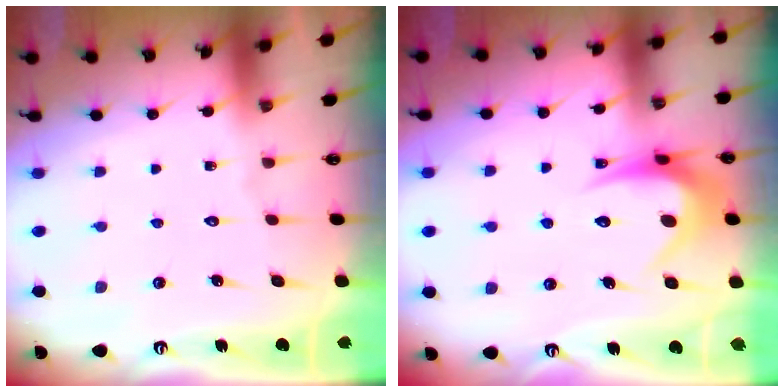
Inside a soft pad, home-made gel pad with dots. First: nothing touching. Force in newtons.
{"total": 11.0, "press": 11.0, "slide": 0.4}